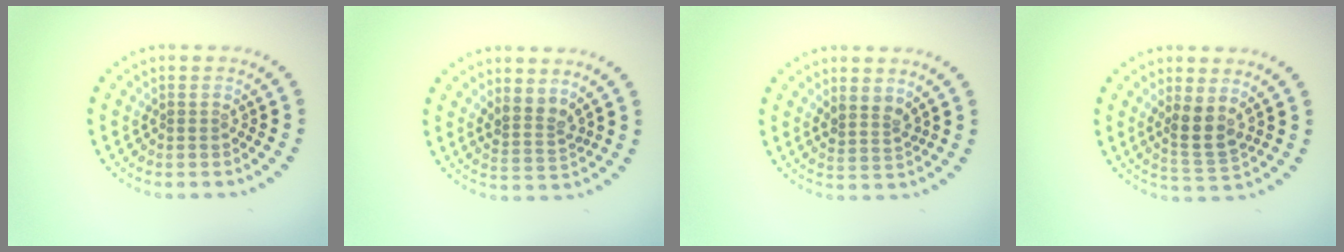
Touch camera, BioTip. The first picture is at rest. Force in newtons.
{"total": 2.4, "press": 1.9, "slide": 1.5}
{"total": 2.0, "press": 1.6, "slide": 1.1}
{"total": 2.8, "press": 2.6, "slide": 1.2}